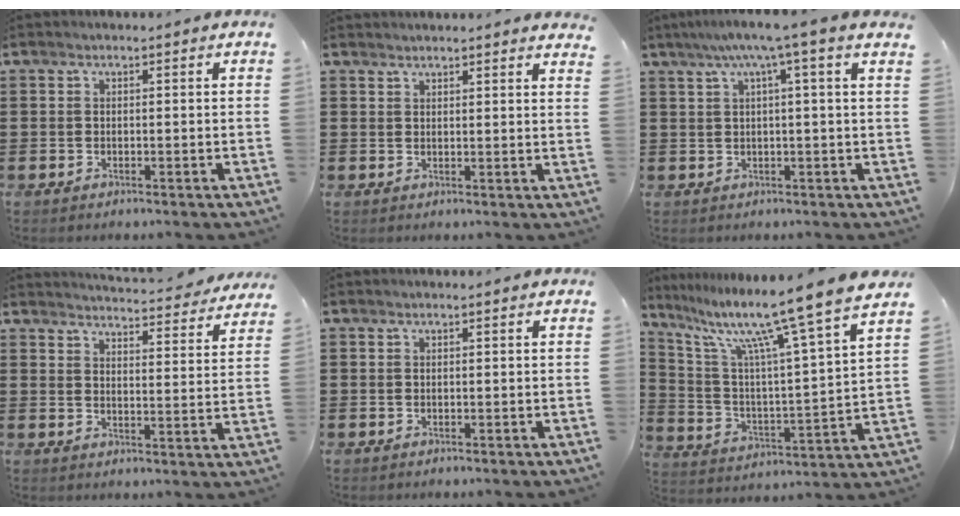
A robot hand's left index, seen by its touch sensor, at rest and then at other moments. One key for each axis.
{"total": 2.1, "fx": 2.1, "fy": 0.0, "fz": 0.0, "tx": -0.004, "ty": -0.003, "tz": 0.041}
{"total": 5.2, "fx": 2.6, "fy": -0.8, "fz": 4.4, "tx": -0.091, "ty": -0.003, "tz": 0.041}
{"total": 4.4, "fx": 4.3, "fy": -0.4, "fz": 0.6, "tx": -0.016, "ty": -0.039, "tz": 0.070}
{"total": 0.0}
{"total": 12.5, "fx": 9.9, "fy": -1.1, "fz": 7.6, "tx": -0.174, "ty": -0.073, "tz": 0.153}